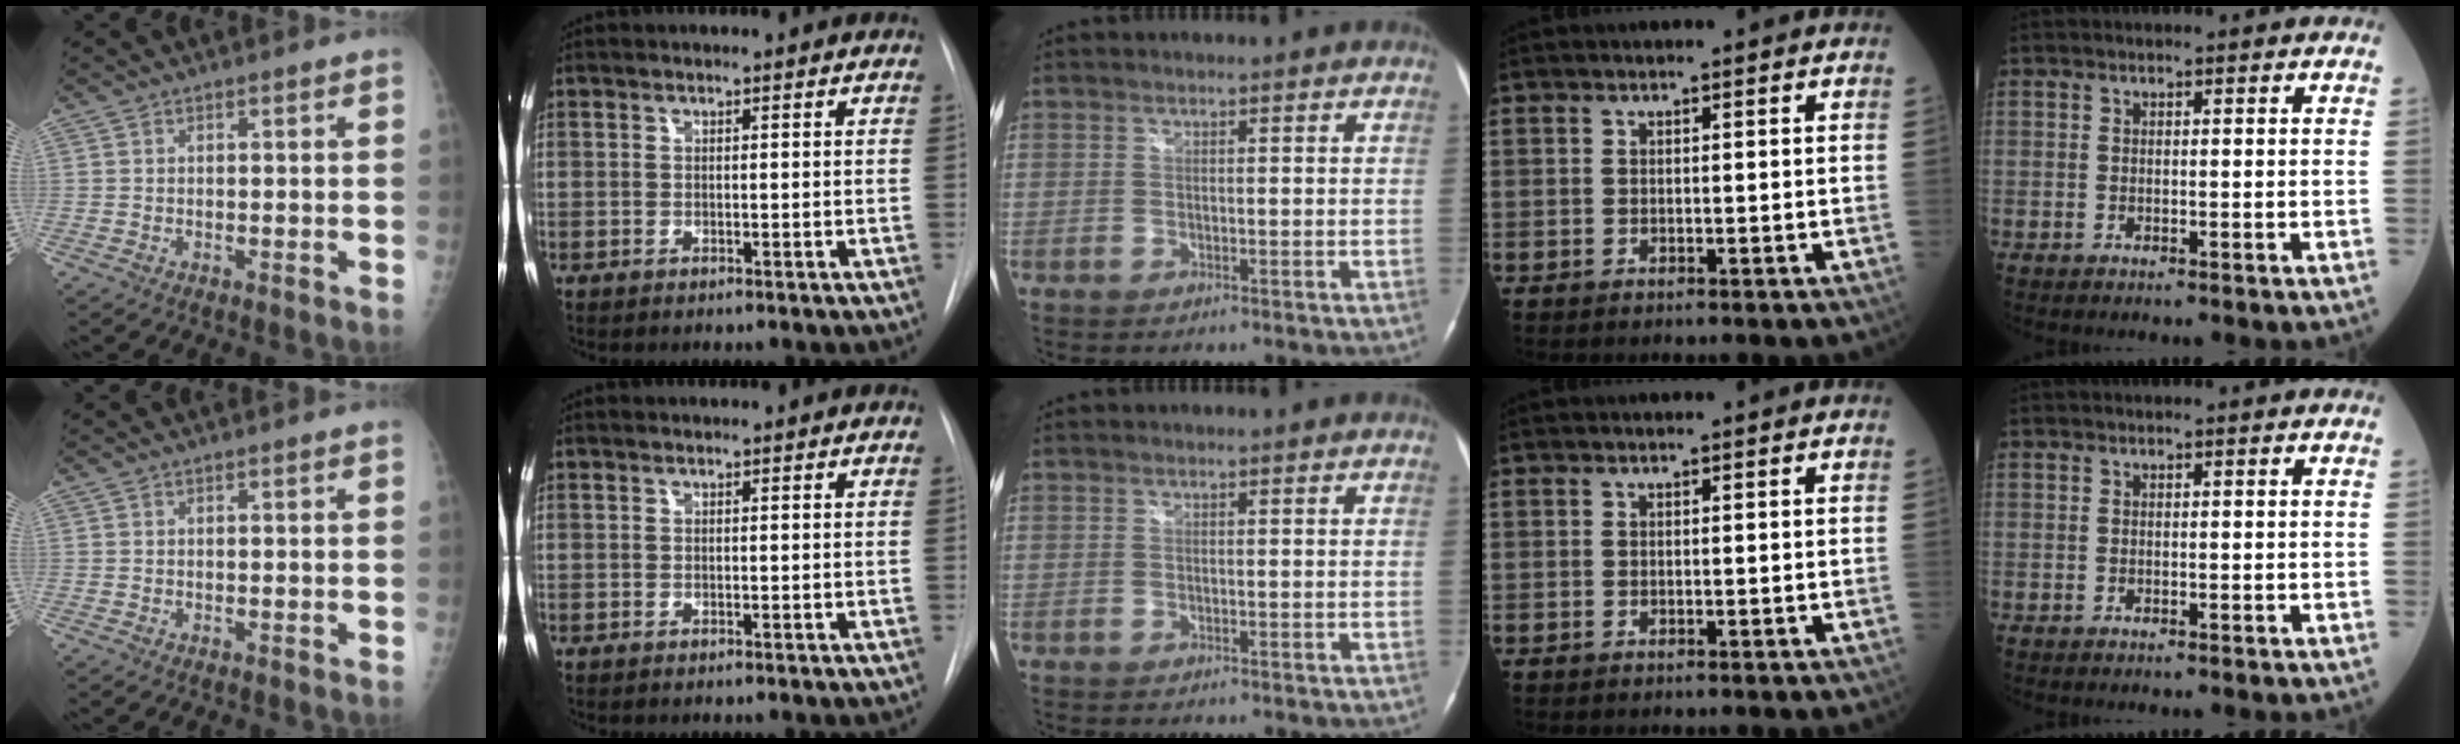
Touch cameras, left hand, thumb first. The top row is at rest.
{}